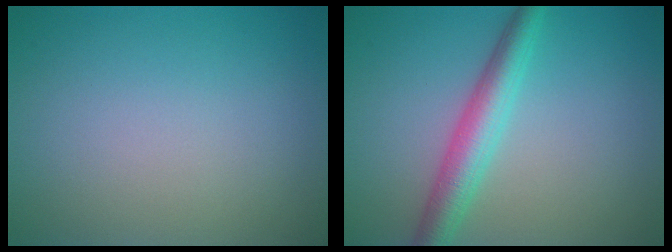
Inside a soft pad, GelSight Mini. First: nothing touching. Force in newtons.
{"total": 4.2, "press": 4.2, "slide": 0.1}